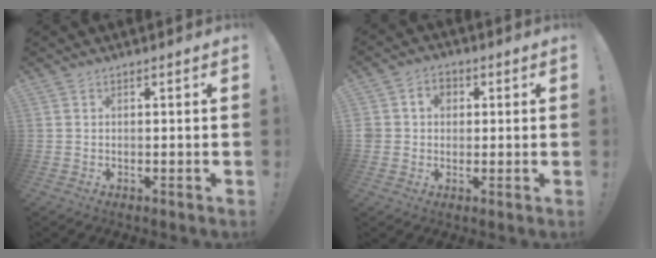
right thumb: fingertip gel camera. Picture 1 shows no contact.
{"total": 5.3, "force": [0.8, 4.8, 2.2], "torque": [-0.028, 0.002, 0.016]}